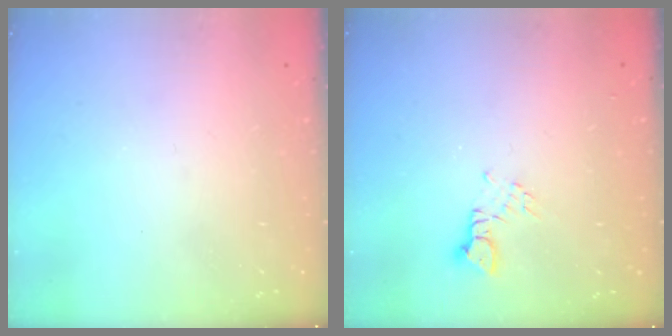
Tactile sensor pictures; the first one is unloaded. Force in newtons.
{"total": 2.6, "press": 2.5, "slide": 0.4}